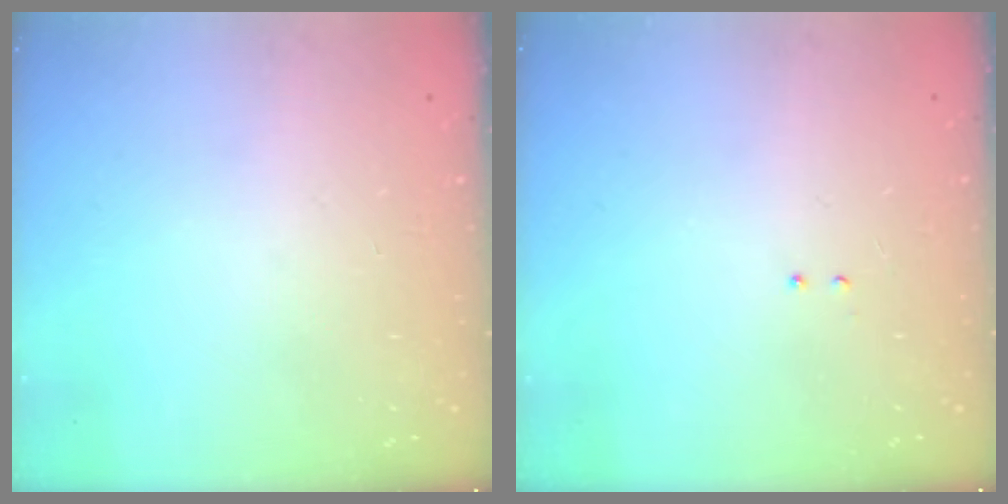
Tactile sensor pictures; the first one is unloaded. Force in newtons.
{"total": 2.1, "press": 2.0, "slide": 0.6}